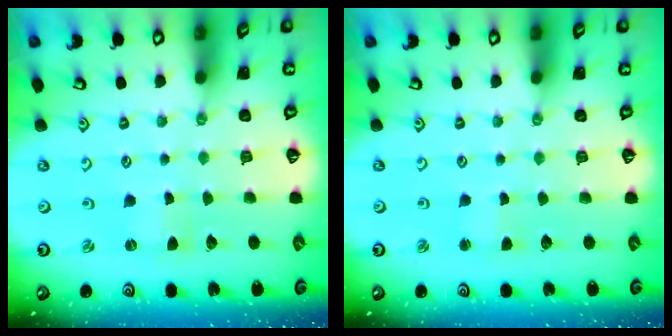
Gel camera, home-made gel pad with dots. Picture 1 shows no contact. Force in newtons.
{"total": 2.0, "press": 2.0, "slide": 0.4}